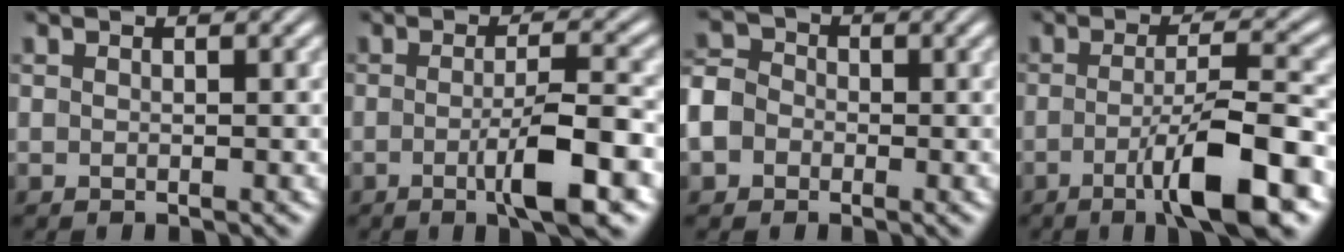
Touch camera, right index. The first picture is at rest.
{"total": 4.9, "force": [-1.9, 0.6, 4.5], "torque": [-0.067, -0.003, -0.032]}
{"total": 5.6, "force": [-0.9, 5.1, 2.1], "torque": [-0.061, -0.012, -0.021]}
{"total": 7.0, "force": [-3.2, 1.0, 6.1], "torque": [-0.089, -0.004, -0.048]}